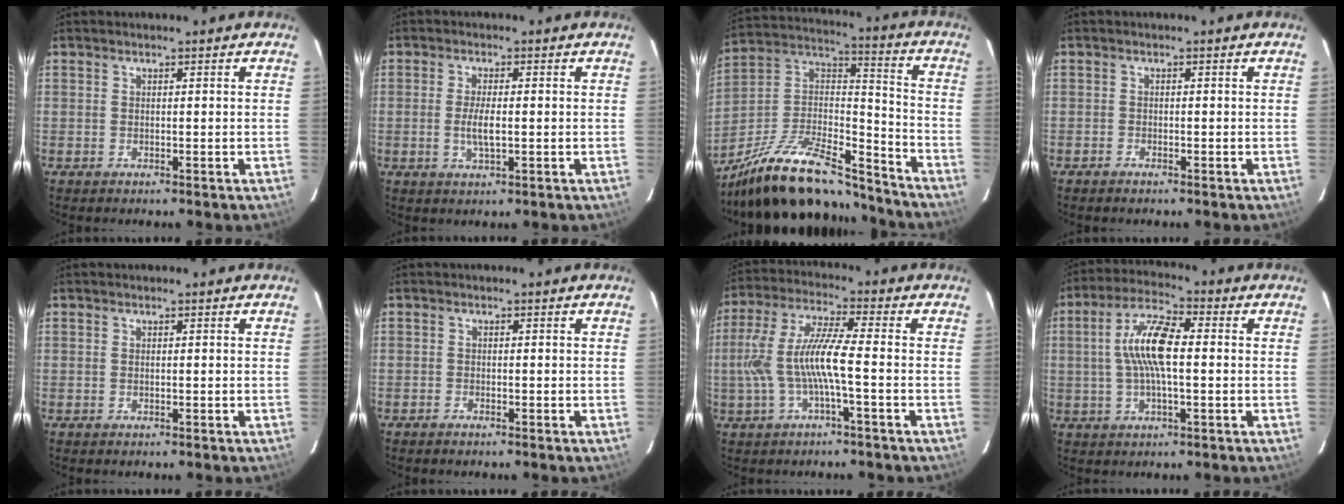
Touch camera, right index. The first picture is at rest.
{"total": 3.8, "force": [-0.5, 1.1, 3.6], "torque": [-0.070, -0.006, -0.009]}
{"total": 25.4, "force": [-19.9, 8.1, 13.6], "torque": [-0.258, 0.007, -0.319]}
{"total": 0.9, "force": [-0.8, 0.4, 0.2], "torque": [-0.009, 0.001, -0.018]}
{"total": 0.0}
{"total": 0.8, "force": [-0.7, 0.3, 0.1], "torque": [-0.006, 0.001, -0.015]}
{"total": 10.5, "force": [-2.0, 1.0, 10.2], "torque": [-0.213, 0.005, -0.033]}
{"total": 10.2, "force": [0.4, 3.2, 9.7], "torque": [-0.191, 0.016, 0.005]}